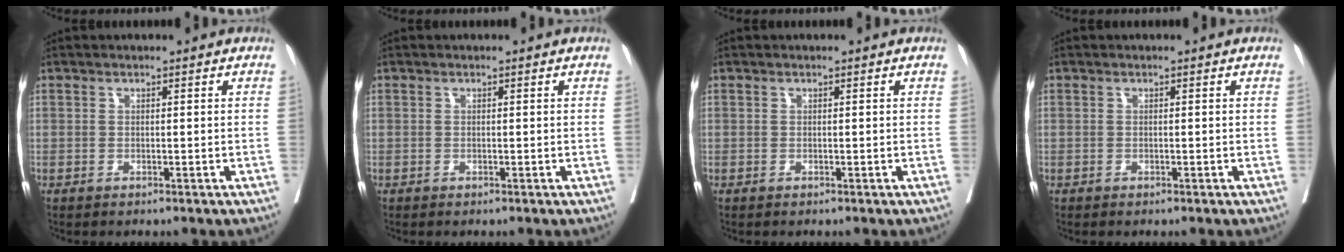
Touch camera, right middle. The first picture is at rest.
{"total": 0.0}
{"total": 0.0}
{"total": 0.0}